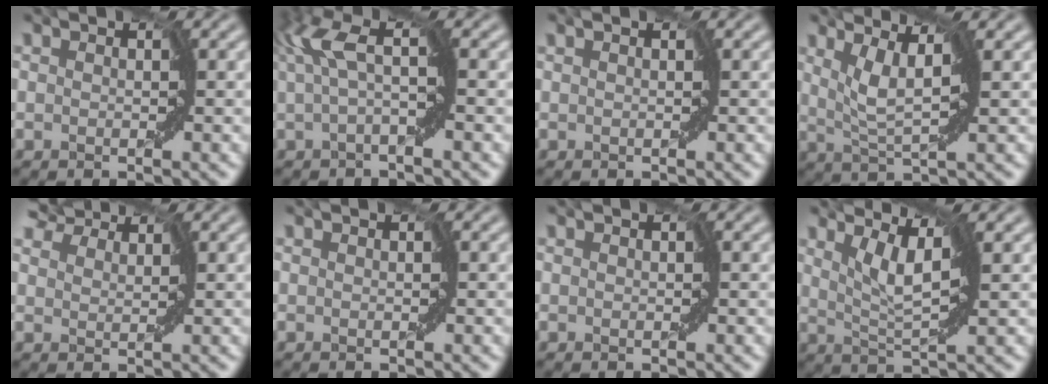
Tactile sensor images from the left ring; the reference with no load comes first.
{"total": 4.4, "force": [1.3, 0.6, 4.2], "torque": [-0.089, 0.016, 0.012]}
{"total": 0.0}
{"total": 3.3, "force": [1.8, 0.2, 2.7], "torque": [-0.059, -0.002, 0.035]}
{"total": 4.1, "force": [3.4, 1.9, 1.4], "torque": [-0.044, 0.008, 0.045]}
{"total": 0.0}
{"total": 0.0}
{"total": 3.2, "force": [2.0, 0.1, 2.6], "torque": [-0.052, -0.006, 0.037]}